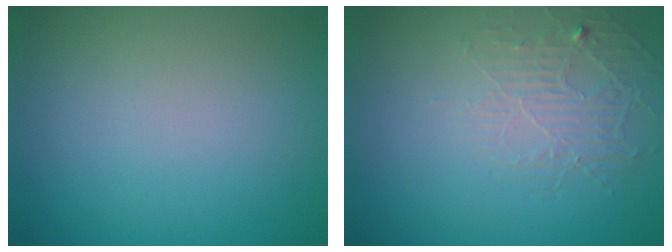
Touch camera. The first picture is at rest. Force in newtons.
{"total": 2.0, "press": 1.1, "slide": 1.7}